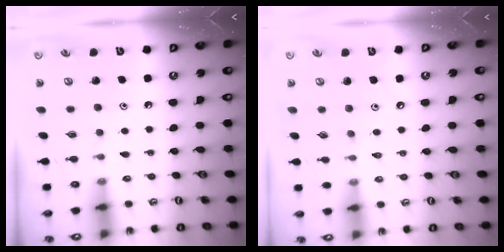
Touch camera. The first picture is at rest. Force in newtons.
{"total": 2.1, "press": 2.1, "slide": 0.4}